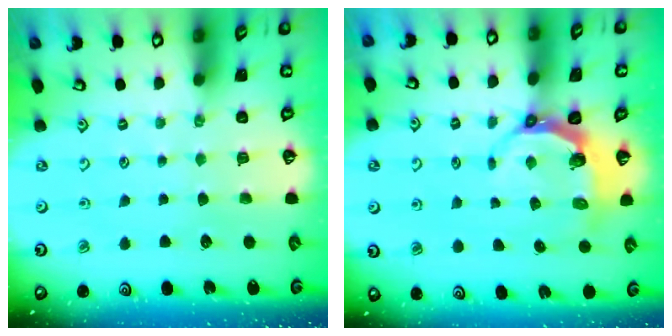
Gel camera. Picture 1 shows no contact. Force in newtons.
{"total": 5.5, "press": 4.4, "slide": 3.3}